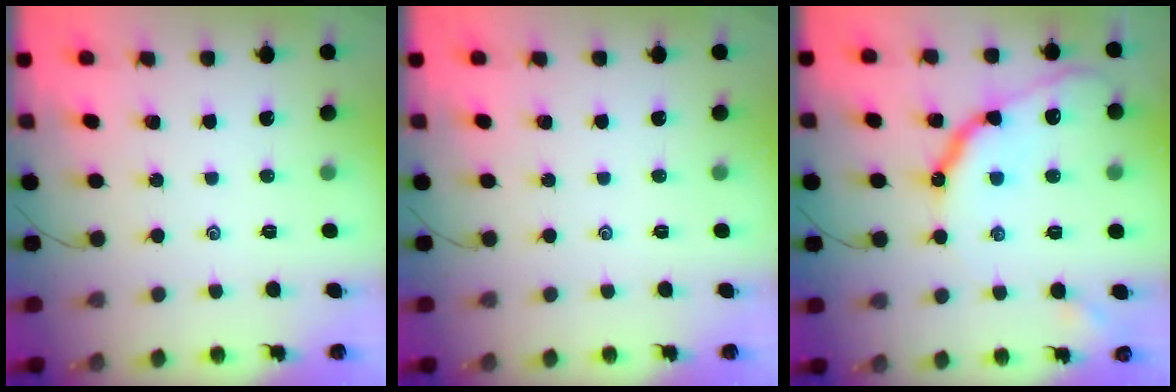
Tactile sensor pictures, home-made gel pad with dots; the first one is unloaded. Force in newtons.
{"total": 0.0}
{"total": 13.1, "press": 13.0, "slide": 1.4}